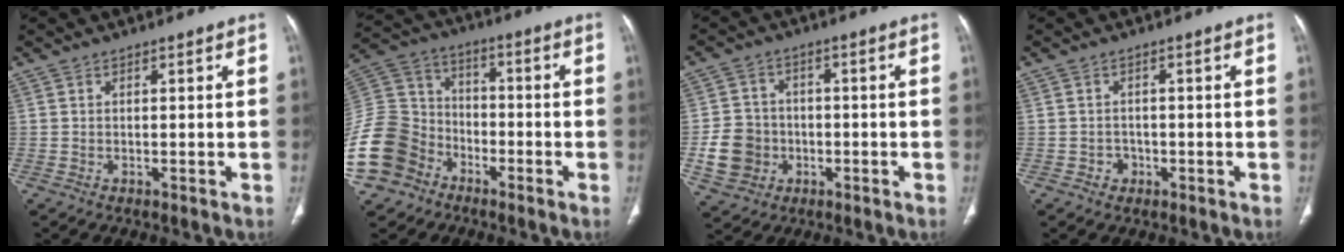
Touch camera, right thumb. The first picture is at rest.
{"total": 17.2, "force": [-8.5, 13.3, 6.8], "torque": [-0.146, 0.060, -0.162]}
{"total": 8.8, "force": [-2.2, 7.8, 3.3], "torque": [-0.041, 0.017, -0.036]}
{"total": 1.9, "force": [-0.9, 1.6, 0.3], "torque": [0.005, 0.008, -0.014]}